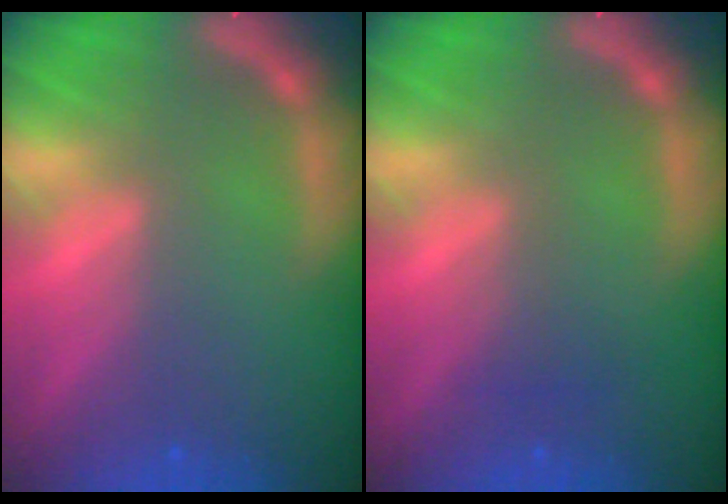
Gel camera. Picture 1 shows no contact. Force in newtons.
{"total": 1.5}